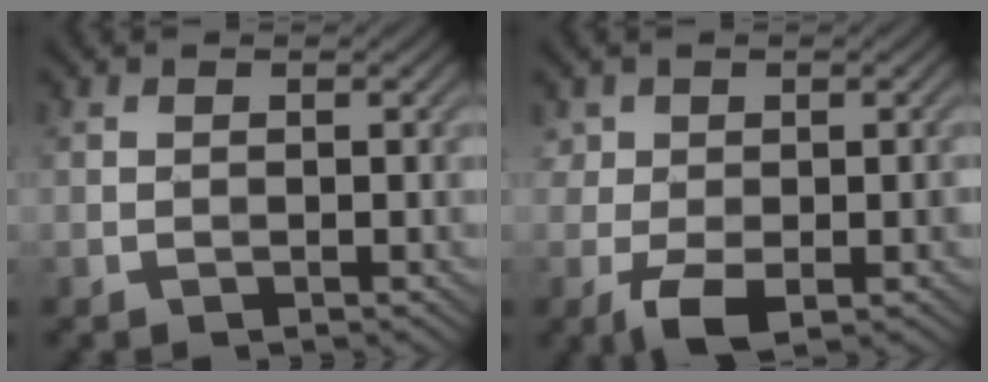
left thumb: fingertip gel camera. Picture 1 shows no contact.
{"total": 5.5, "force": [-2.1, 3.3, 3.9], "torque": [-0.075, -0.010, -0.039]}